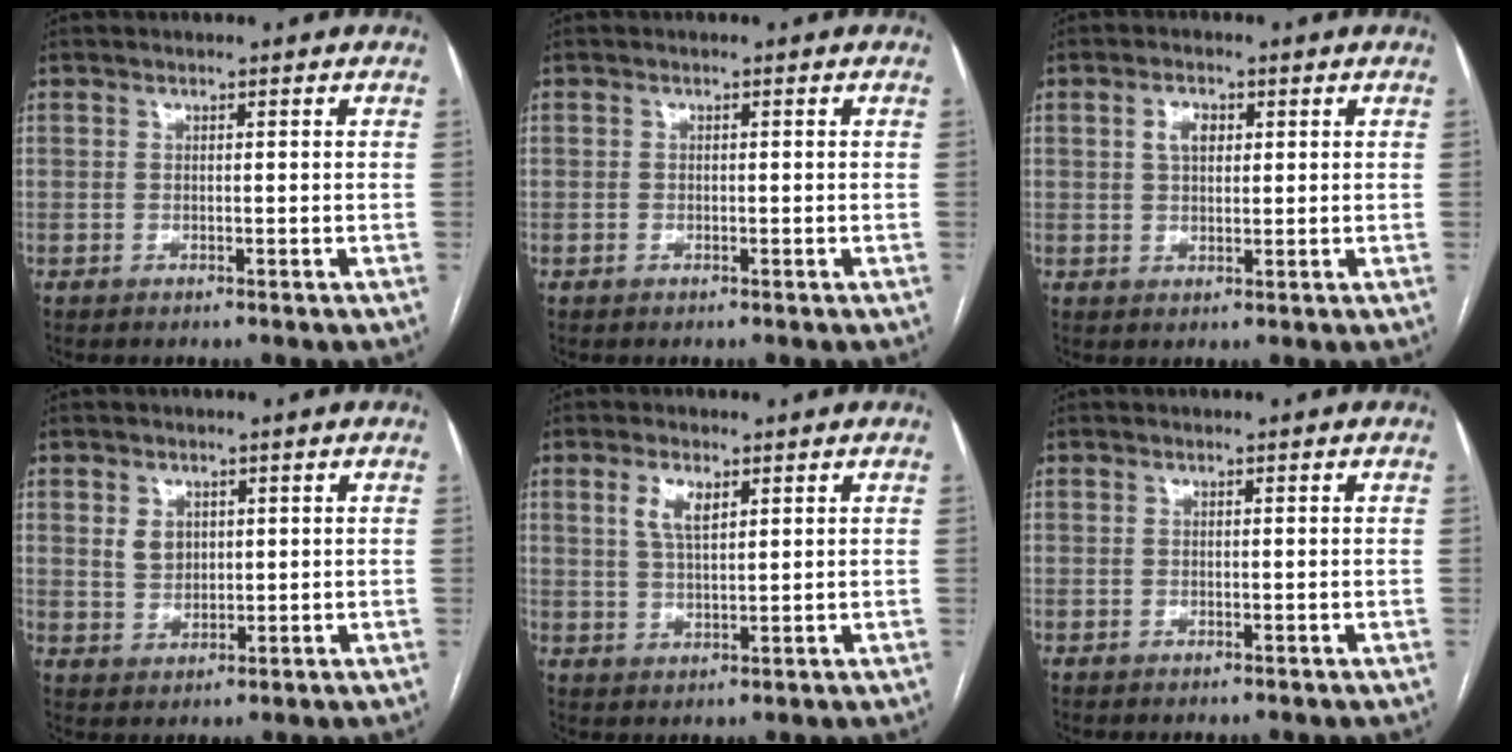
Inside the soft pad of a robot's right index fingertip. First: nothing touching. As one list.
[{"total": 0.6, "force": [-0.1, 0.5, 0.2], "torque": [-0.004, 0.002, 0.000]}, {"total": 3.4, "force": [1.1, 2.0, 2.4], "torque": [-0.046, 0.008, 0.020]}, {"total": 3.6, "force": [1.2, 2.9, 1.8], "torque": [-0.034, 0.006, 0.031]}, {"total": 4.3, "force": [2.0, 1.6, 3.5], "torque": [-0.073, 0.004, 0.041]}, {"total": 0.0}]